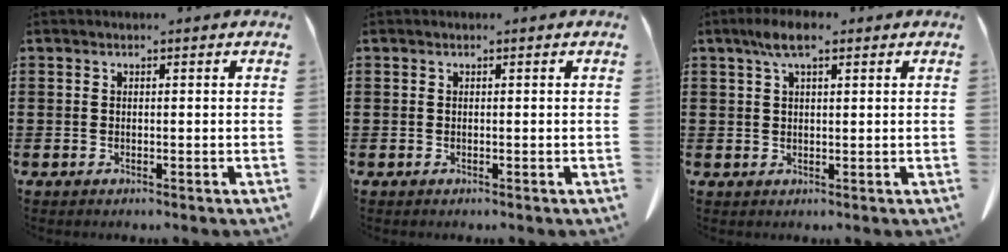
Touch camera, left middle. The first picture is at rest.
{"total": 0.0}
{"total": 4.0, "force": [2.2, 1.2, 3.0], "torque": [-0.067, 0.005, 0.041]}